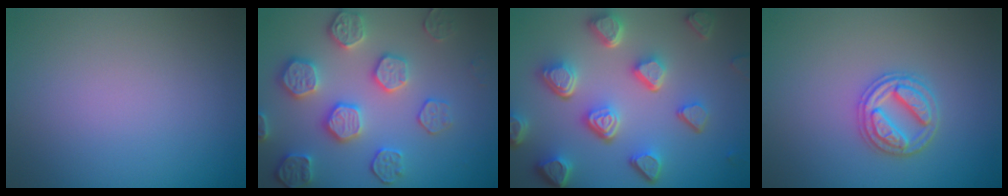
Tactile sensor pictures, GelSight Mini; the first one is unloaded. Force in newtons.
{"total": 5.3, "press": 4.8, "slide": 2.2}
{"total": 7.6, "press": 5.7, "slide": 5.1}
{"total": 3.0, "press": 2.9, "slide": 0.4}